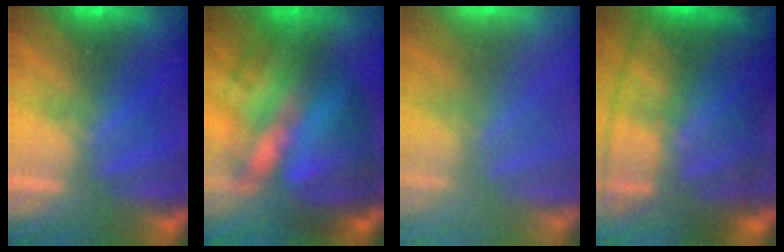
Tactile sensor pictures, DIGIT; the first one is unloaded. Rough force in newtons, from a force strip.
{"total": 7.1}
{"total": 9.2}
{"total": 6.9}